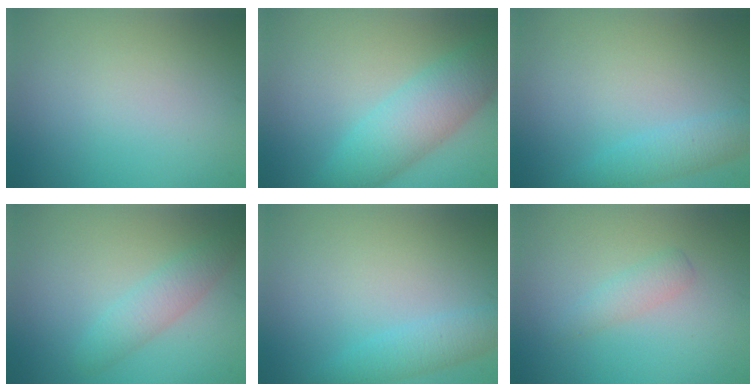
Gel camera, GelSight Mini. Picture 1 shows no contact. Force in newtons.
{"total": 5.3, "press": 5.3, "slide": 0.2}
{"total": 2.2, "press": 2.2, "slide": 0.2}
{"total": 2.3, "press": 2.3, "slide": 0.1}
{"total": 2.2, "press": 2.2, "slide": 0.2}
{"total": 1.5, "press": 1.5, "slide": 0.1}